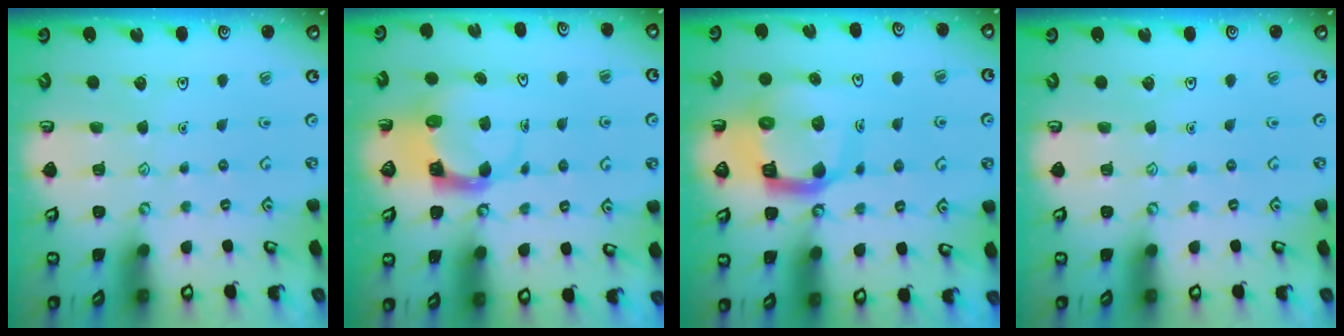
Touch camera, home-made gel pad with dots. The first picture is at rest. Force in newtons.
{"total": 3.7, "press": 3.7, "slide": 0.5}
{"total": 12.5, "press": 12.4, "slide": 1.5}
{"total": 0.0}